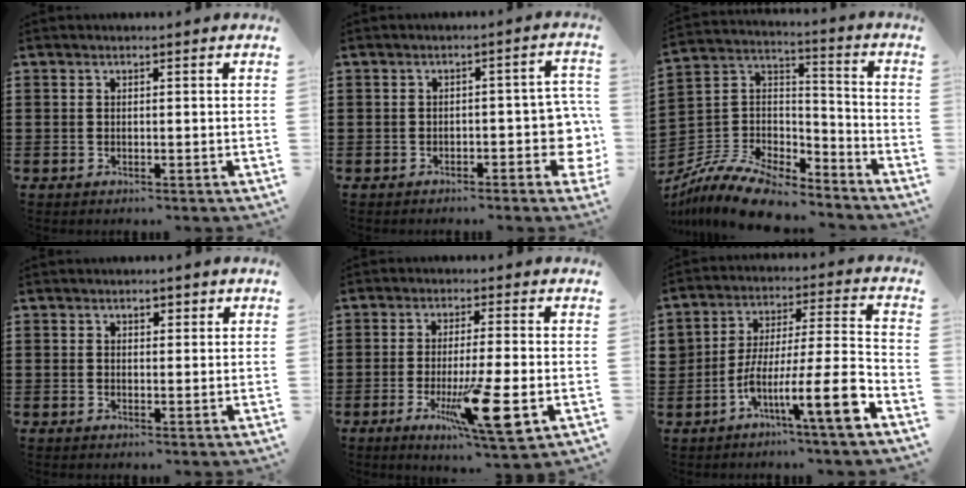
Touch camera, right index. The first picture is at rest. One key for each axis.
{"total": 5.2, "fx": -1.7, "fy": 2.4, "fz": 4.3, "tx": -0.056, "ty": 0.000, "tz": -0.032}
{"total": 9.7, "fx": -9.0, "fy": 2.3, "fz": 3.1, "tx": -0.082, "ty": 0.010, "tz": -0.182}
{"total": 1.4, "fx": 0.8, "fy": 0.9, "fz": 0.7, "tx": -0.009, "ty": 0.003, "tz": 0.013}
{"total": 11.6, "fx": -3.5, "fy": 1.4, "fz": 11.0, "tx": -0.202, "ty": -0.016, "tz": -0.059}
{"total": 11.8, "fx": -6.1, "fy": 1.3, "fz": 10.1, "tx": -0.179, "ty": 0.003, "tz": -0.113}